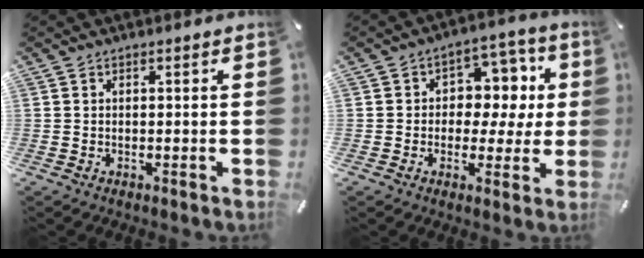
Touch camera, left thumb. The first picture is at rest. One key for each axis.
{"total": 9.1, "fx": 0.7, "fy": 7.7, "fz": 4.7, "tx": -0.053, "ty": -0.005, "tz": 0.011}